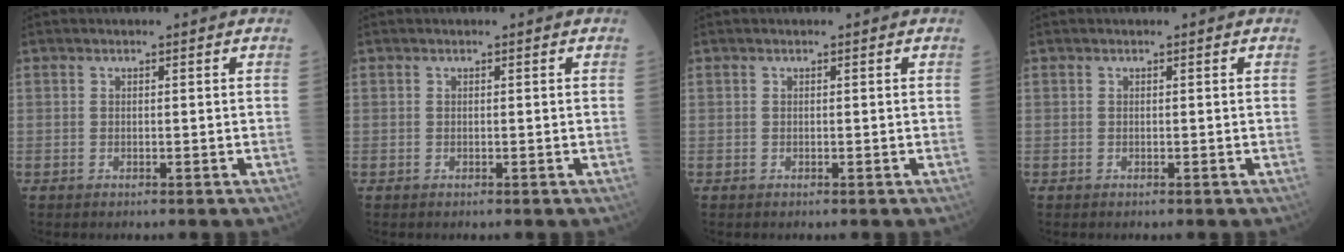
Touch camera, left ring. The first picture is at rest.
{"total": 0.0}
{"total": 0.0}
{"total": 0.0}